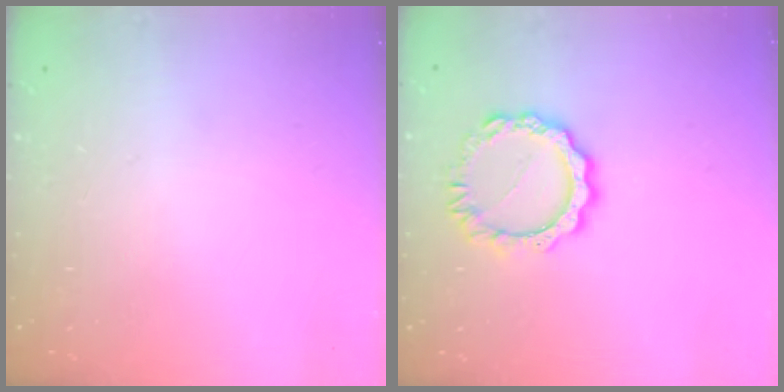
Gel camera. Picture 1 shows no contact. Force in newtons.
{"total": 9.4, "press": 9.4, "slide": 0.8}